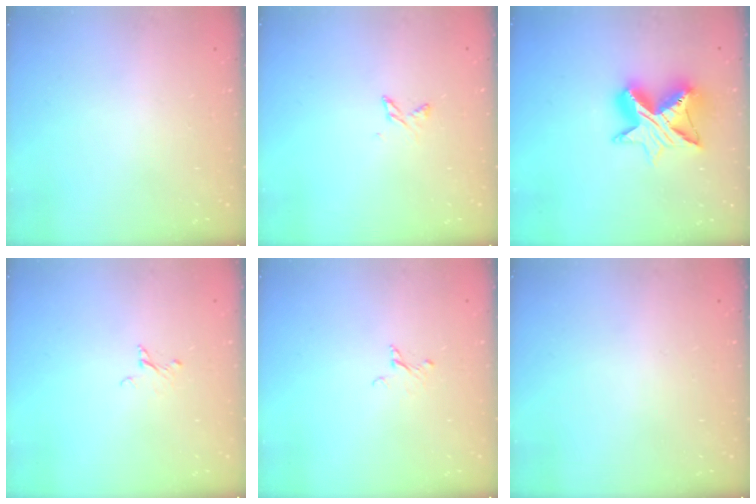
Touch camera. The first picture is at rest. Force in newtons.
{"total": 2.5, "press": 2.5, "slide": 0.5}
{"total": 12.6, "press": 12.6, "slide": 0.7}
{"total": 2.1, "press": 2.1, "slide": 0.1}
{"total": 2.1, "press": 2.1, "slide": 0.1}
{"total": 0.0}